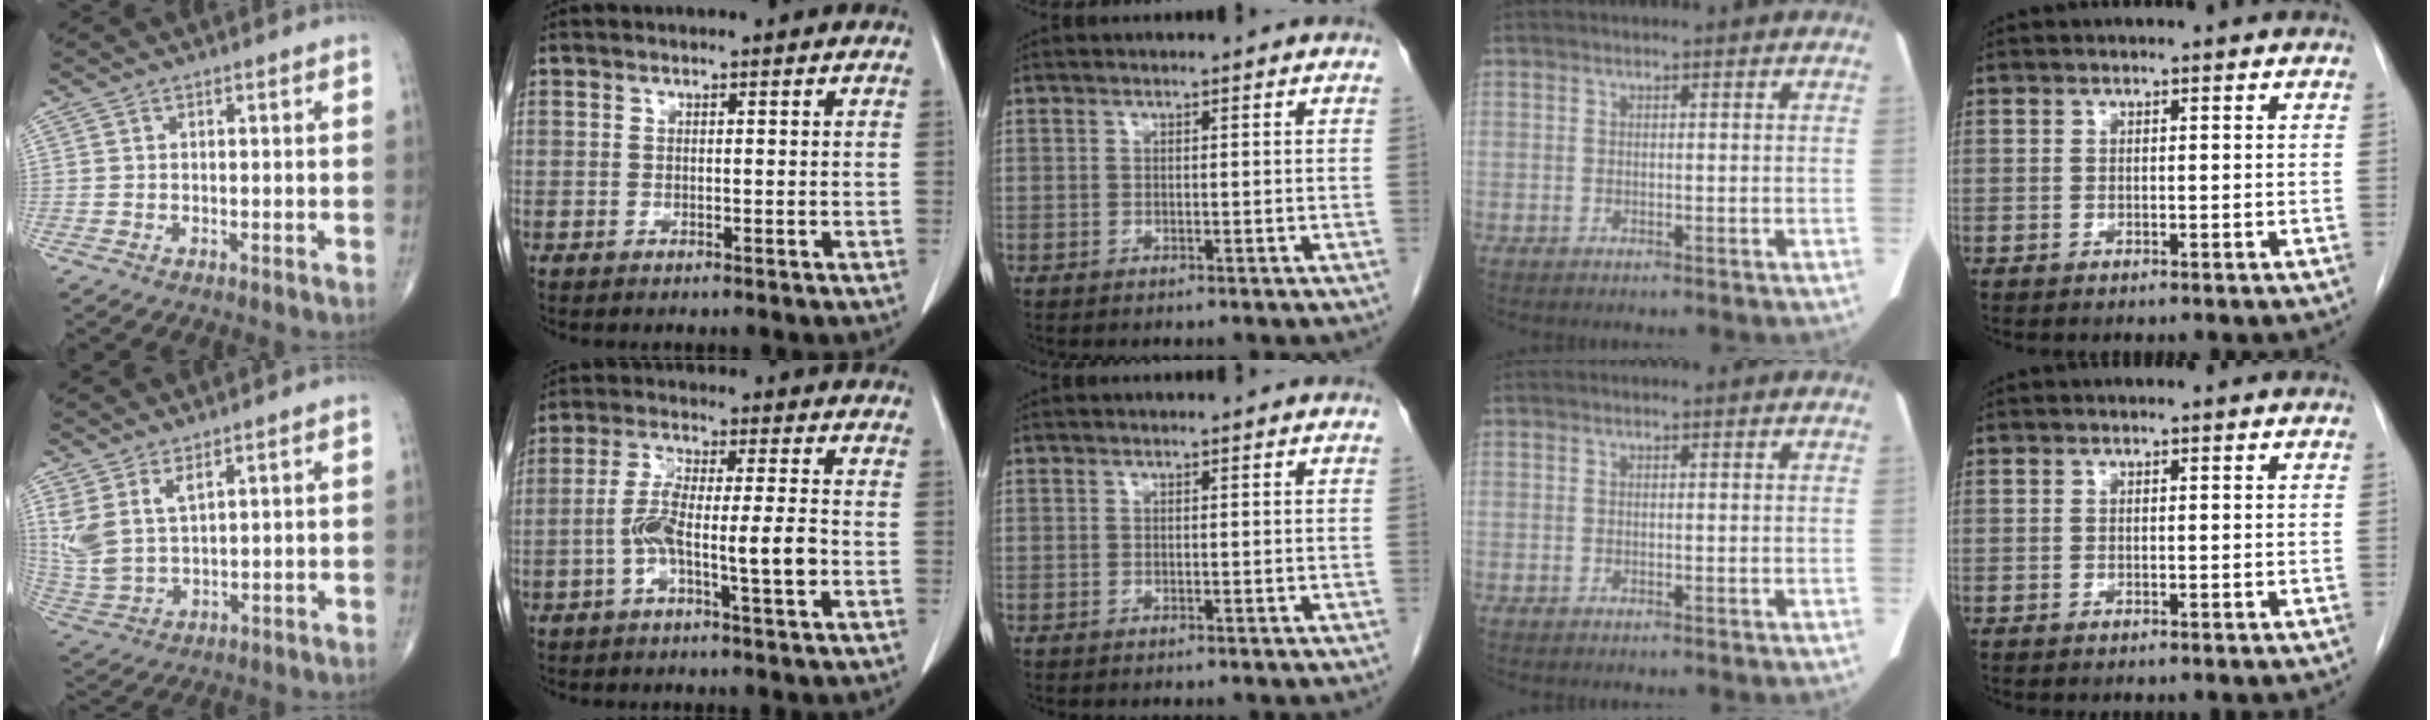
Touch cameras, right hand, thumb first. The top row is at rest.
{"thumb": {"total": 7.7, "force": [4.0, 3.3, 5.7], "torque": [-0.124, -0.017, 0.093]}, "index": {"total": 8.8, "force": [-2.4, 0.8, 8.4], "torque": [-0.159, 0.014, -0.047]}}